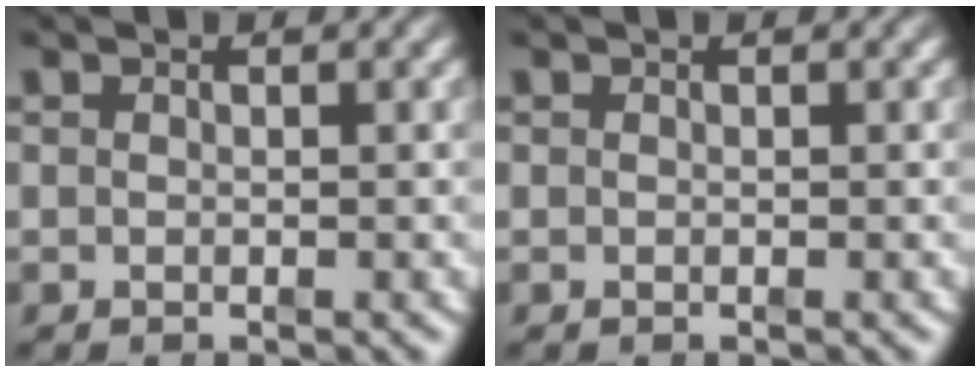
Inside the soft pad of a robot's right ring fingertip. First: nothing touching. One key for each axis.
{"total": 0.0}